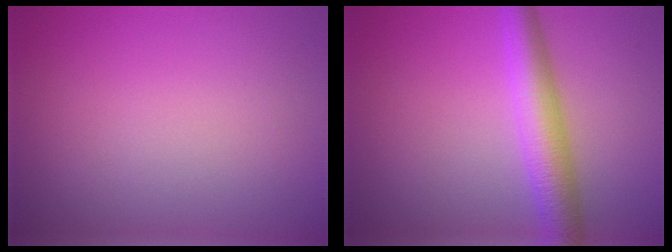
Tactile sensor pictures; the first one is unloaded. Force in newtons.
{"total": 4.9, "press": 4.9, "slide": 0.0}